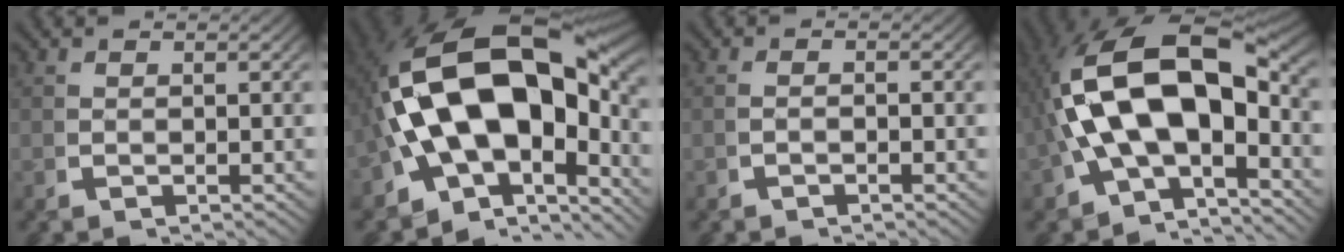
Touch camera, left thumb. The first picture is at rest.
{"total": 23.5, "force": [-0.3, 14.8, 18.2], "torque": [-0.337, -0.055, 0.015]}
{"total": 0.8, "force": [-0.7, 0.0, 0.2], "torque": [-0.004, 0.002, -0.015]}
{"total": 17.5, "force": [-0.3, 10.6, 13.9], "torque": [-0.284, -0.042, 0.013]}